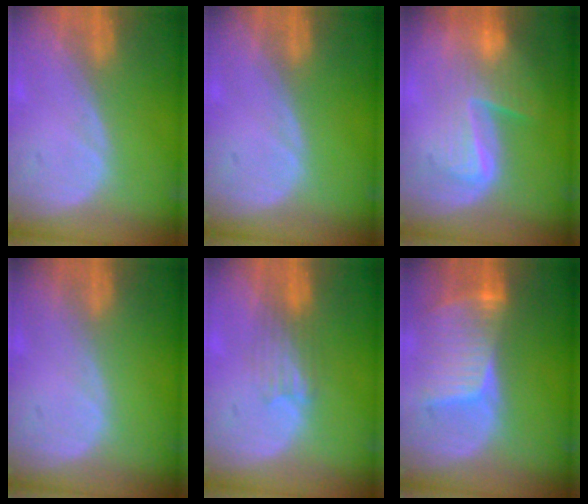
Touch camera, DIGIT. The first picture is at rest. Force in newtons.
{"total": 0.0}
{"total": 6.3, "press": 6.2, "slide": 1.5}
{"total": 0.0}
{"total": 3.2, "press": 3.2, "slide": 0.2}
{"total": 8.4, "press": 7.7, "slide": 3.4}